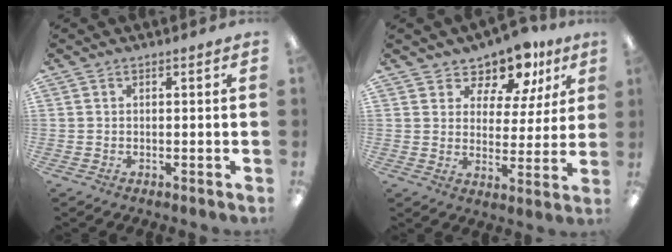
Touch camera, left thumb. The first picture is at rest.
{"total": 9.1, "force": [7.7, 4.3, 2.3], "torque": [-0.051, -0.064, 0.141]}